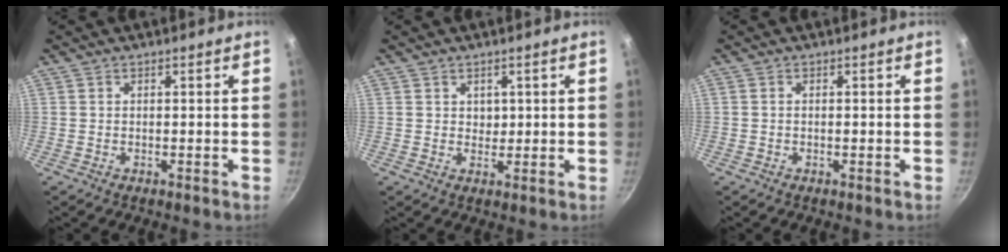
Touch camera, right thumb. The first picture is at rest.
{"total": 1.8, "force": [0.8, 1.5, 0.4], "torque": [0.006, -0.007, 0.013]}
{"total": 0.0}